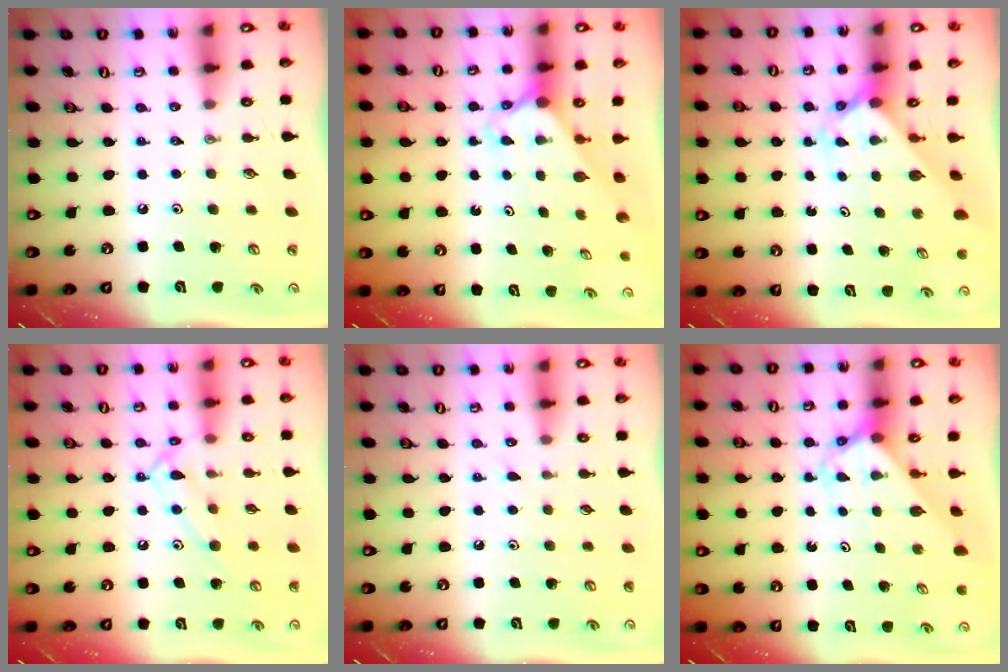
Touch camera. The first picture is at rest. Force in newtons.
{"total": 2.4, "press": 2.4, "slide": 0.2}
{"total": 2.3, "press": 2.3, "slide": 0.2}
{"total": 11.5, "press": 11.5, "slide": 0.7}
{"total": 4.9, "press": 4.9, "slide": 0.4}
{"total": 2.9, "press": 2.9, "slide": 0.1}